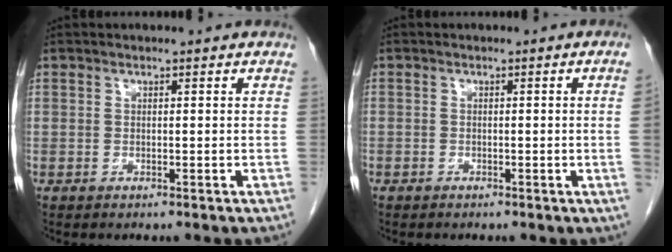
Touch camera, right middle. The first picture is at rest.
{"total": 1.5, "force": [-0.3, -0.6, 1.4], "torque": [-0.014, 0.000, -0.006]}